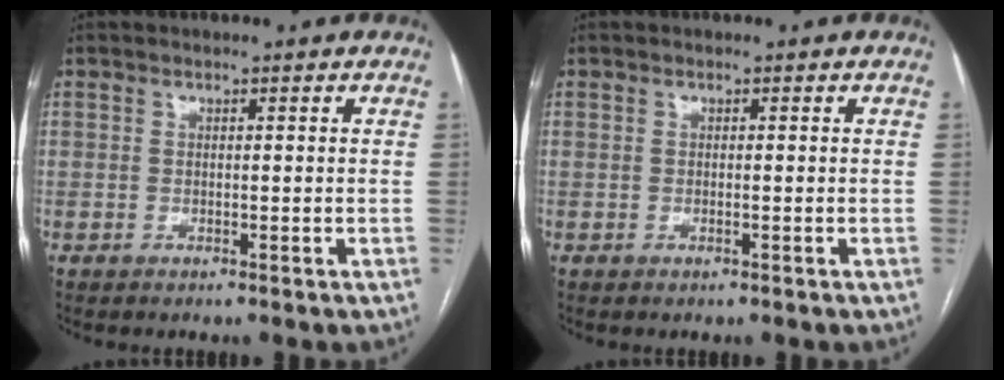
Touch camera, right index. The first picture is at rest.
{"total": 0.0}